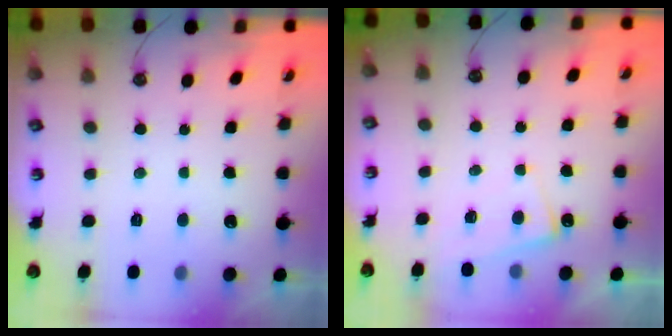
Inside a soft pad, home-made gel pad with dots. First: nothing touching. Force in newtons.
{"total": 1.5, "press": 1.5, "slide": 0.3}